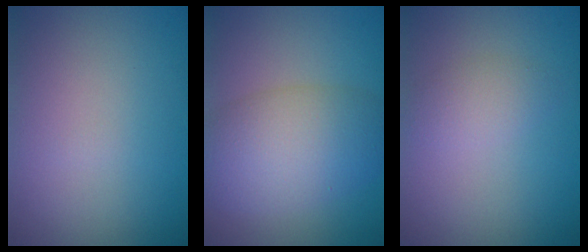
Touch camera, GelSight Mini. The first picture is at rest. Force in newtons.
{"total": 6.7, "press": 6.7, "slide": 0.1}
{"total": 1.7, "press": 1.7, "slide": 0.0}